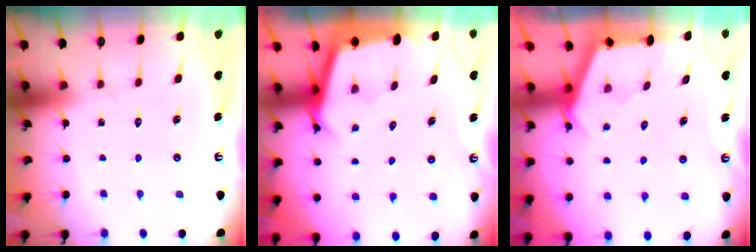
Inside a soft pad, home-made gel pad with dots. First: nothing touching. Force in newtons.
{"total": 2.8, "press": 2.8, "slide": 0.0}
{"total": 2.6, "press": 2.6, "slide": 0.3}